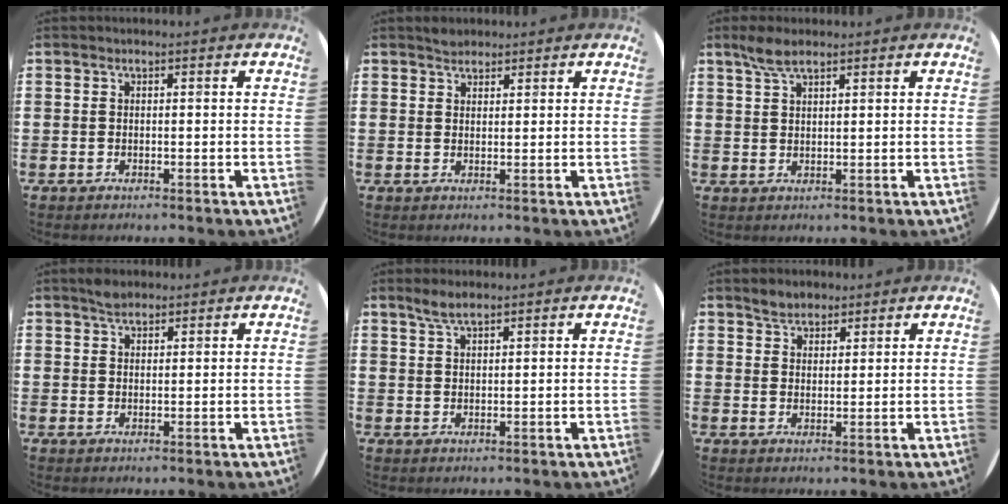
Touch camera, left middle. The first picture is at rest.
{"total": 1.6, "force": [1.5, 0.6, 0.0], "torque": [0.006, 0.000, 0.028]}
{"total": 3.4, "force": [2.5, 1.0, 2.0], "torque": [-0.045, 0.005, 0.046]}
{"total": 1.9, "force": [1.8, 0.7, 0.4], "torque": [-0.003, -0.001, 0.032]}
{"total": 2.6, "force": [2.1, 0.6, 1.4], "torque": [-0.023, 0.000, 0.035]}
{"total": 2.8, "force": [2.5, 1.2, 0.2], "torque": [-0.001, 0.002, 0.047]}